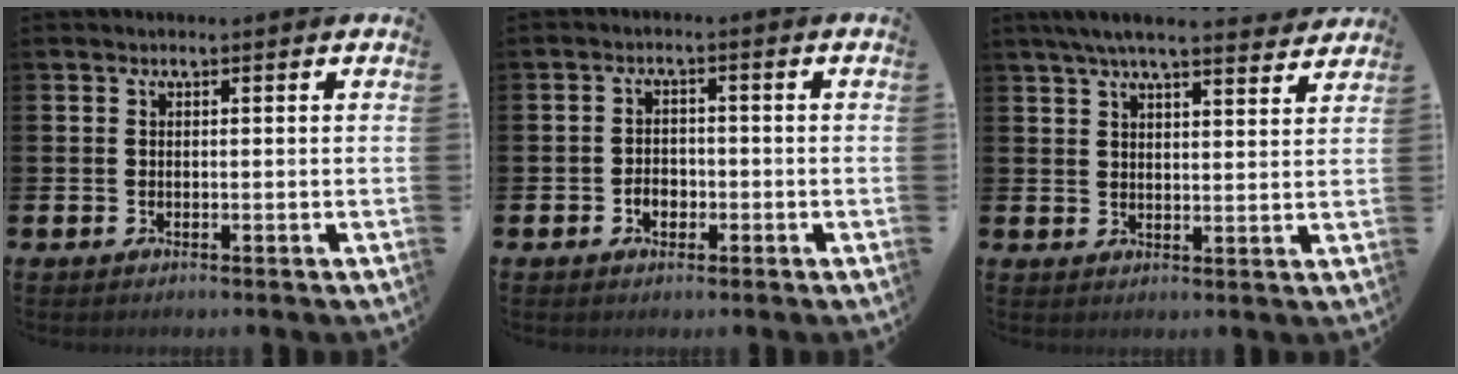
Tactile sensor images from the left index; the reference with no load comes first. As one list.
[{"total": 2.4, "force": [-0.9, 1.8, 1.2], "torque": [-0.017, 0.000, -0.022]}, {"total": 6.4, "force": [5.9, 0.8, 2.3], "torque": [-0.054, -0.024, 0.104]}]